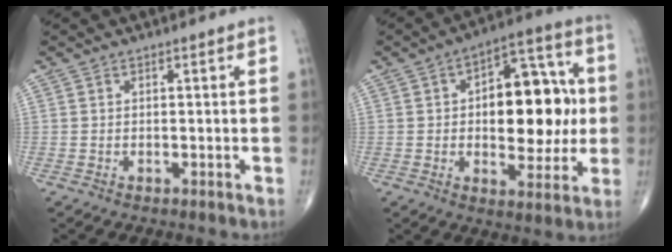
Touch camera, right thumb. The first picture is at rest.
{"total": 18.6, "force": [0.9, 10.0, 15.7], "torque": [-0.172, 0.020, 0.013]}